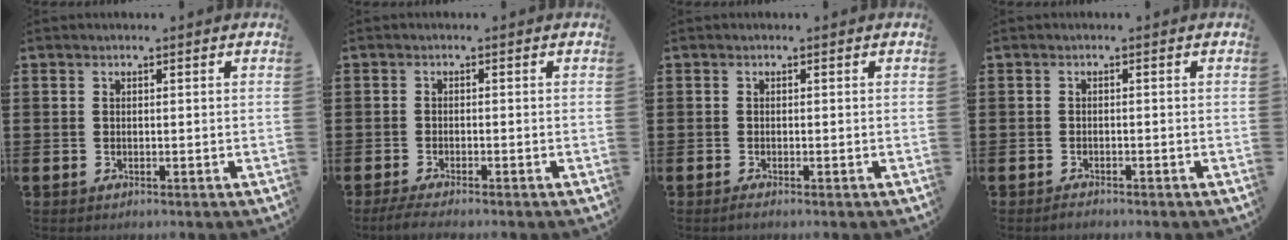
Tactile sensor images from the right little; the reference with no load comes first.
{"total": 1.6, "force": [-1.3, 0.1, 1.0], "torque": [-0.018, 0.000, -0.025]}
{"total": 0.5, "force": [-0.2, 0.0, 0.5], "torque": [-0.009, -0.002, -0.003]}
{"total": 0.6, "force": [-0.5, 0.1, 0.2], "torque": [-0.005, -0.003, -0.010]}